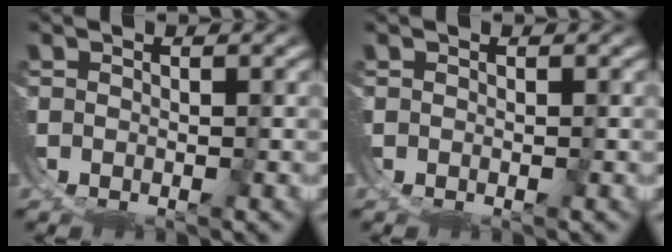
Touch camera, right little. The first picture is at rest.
{"total": 0.0}